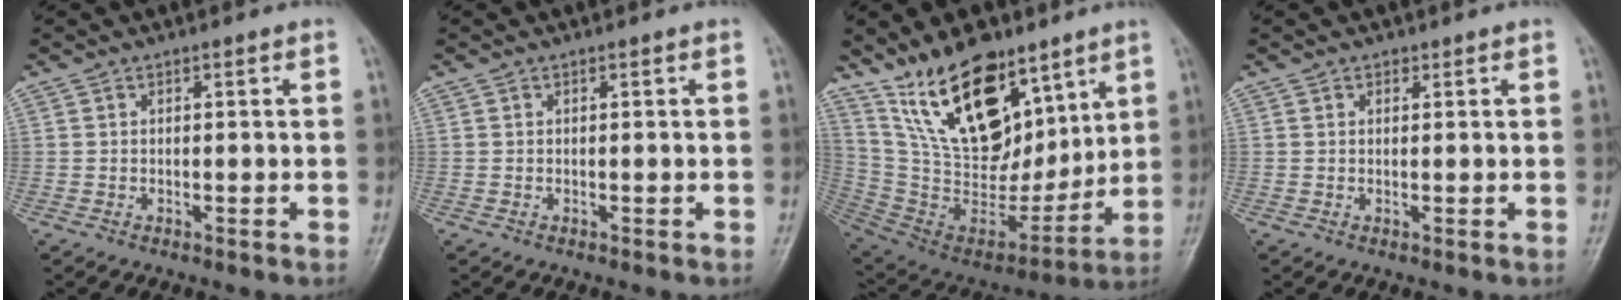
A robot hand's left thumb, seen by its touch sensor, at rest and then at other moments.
{"total": 0.0}
{"total": 22.3, "force": [13.8, 11.6, 13.0], "torque": [-0.175, -0.072, 0.264]}
{"total": 0.7, "force": [0.4, 0.5, 0.1], "torque": [0.002, -0.002, 0.005]}